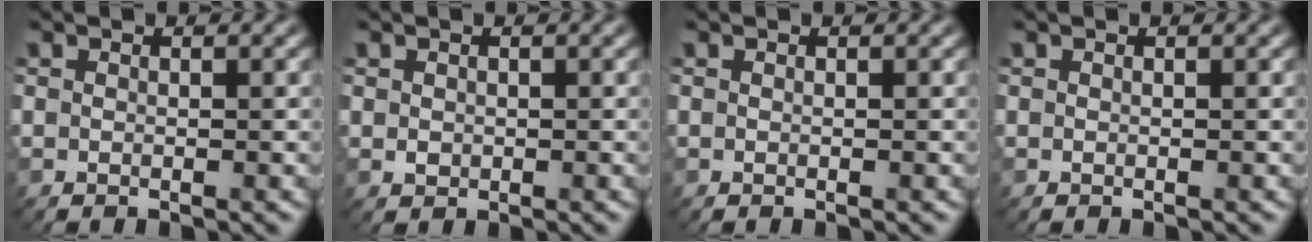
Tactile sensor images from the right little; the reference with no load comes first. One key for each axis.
{"total": 0.7, "fx": 0.1, "fy": 0.7, "fz": 0.3, "tx": -0.004, "ty": -0.002, "tz": 0.004}
{"total": 0.0}
{"total": 0.0}